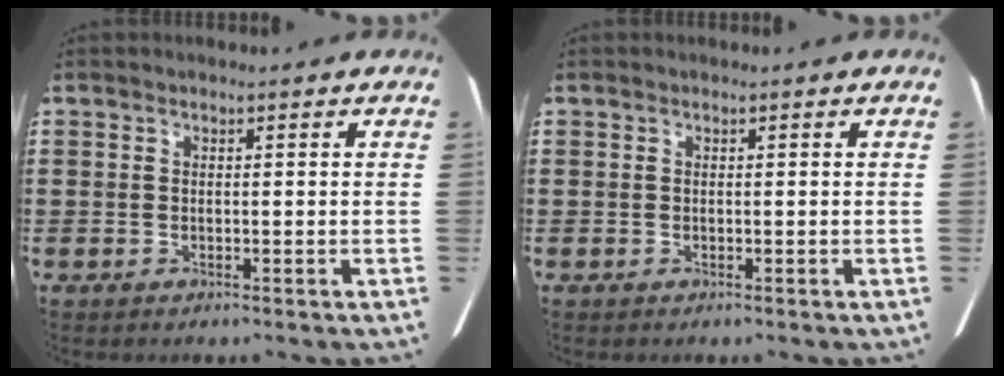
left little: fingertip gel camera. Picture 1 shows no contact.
{"total": 0.0}